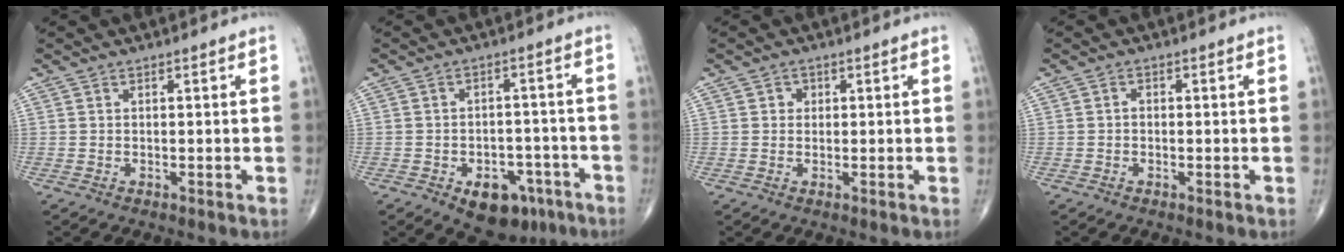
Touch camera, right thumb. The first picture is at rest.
{"total": 10.4, "force": [-5.6, 6.5, 5.9], "torque": [-0.045, 0.034, -0.070]}
{"total": 1.5, "force": [0.3, 1.4, 0.5], "torque": [0.002, 0.002, 0.001]}
{"total": 1.0, "force": [-0.2, 0.7, 0.6], "torque": [-0.001, 0.003, -0.009]}